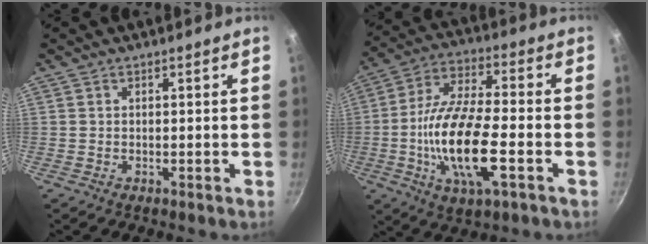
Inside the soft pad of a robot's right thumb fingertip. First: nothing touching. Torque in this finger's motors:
{"motor_torque": [0.34, 1.02, 1.91, -0.86, 0.61]}